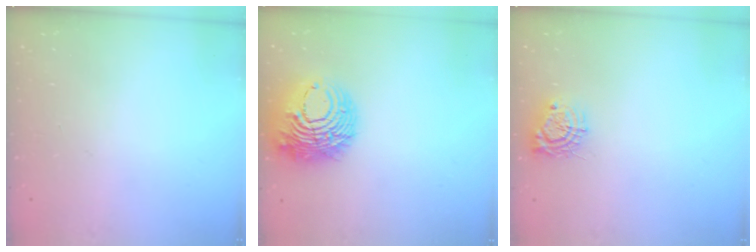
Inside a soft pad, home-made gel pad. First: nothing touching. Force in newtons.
{"total": 14.6, "press": 14.4, "slide": 1.8}
{"total": 8.7, "press": 8.7, "slide": 0.5}